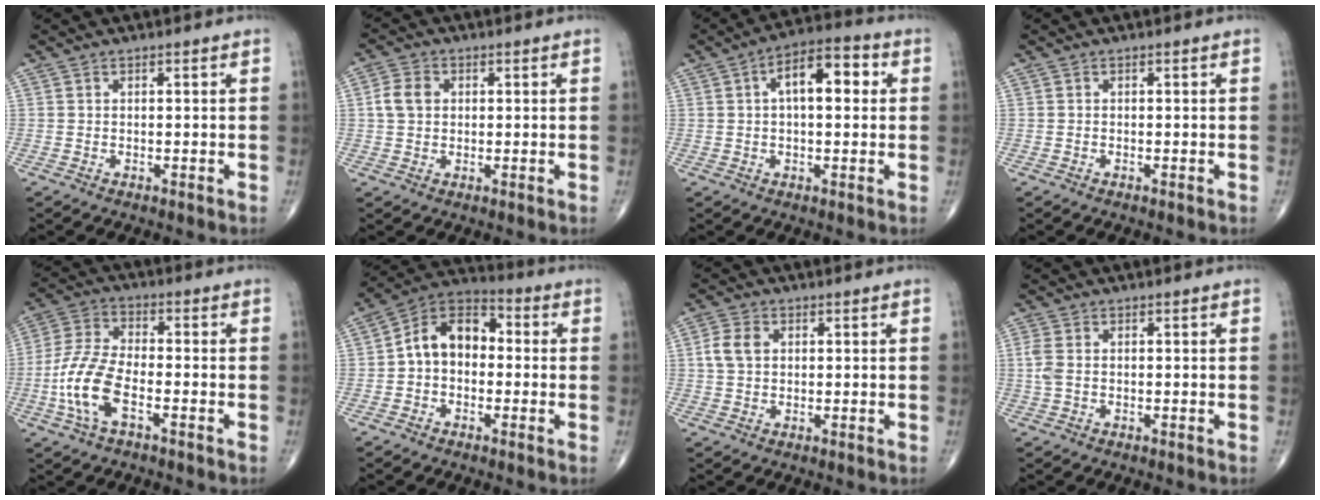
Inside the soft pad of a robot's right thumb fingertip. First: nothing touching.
{"total": 4.6, "force": [0.7, 3.6, 2.8], "torque": [-0.050, 0.007, 0.008]}
{"total": 9.9, "force": [2.1, 4.6, 8.5], "torque": [-0.116, 0.023, 0.022]}
{"total": 0.0}
{"total": 11.1, "force": [-3.8, 4.9, 9.2], "torque": [-0.203, 0.023, -0.078]}
{"total": 10.9, "force": [-0.2, 7.7, 7.7], "torque": [-0.103, 0.039, -0.024]}
{"total": 4.5, "force": [0.8, 3.3, 3.0], "torque": [-0.061, 0.006, 0.013]}
{"total": 2.8, "force": [0.0, 1.7, 2.2], "torque": [-0.070, 0.003, -0.001]}